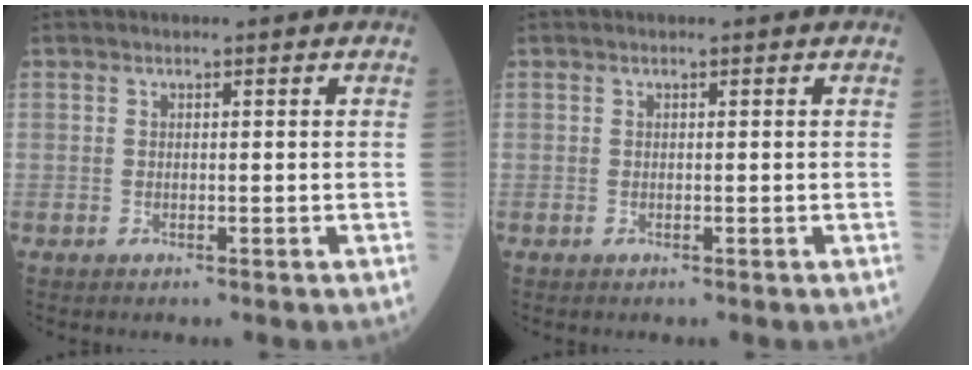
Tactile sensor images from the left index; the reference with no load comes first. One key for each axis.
{"total": 0.0}